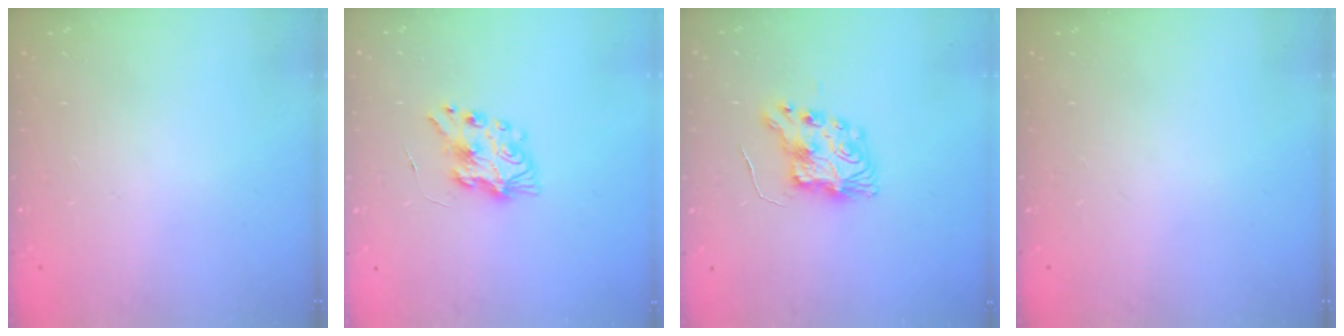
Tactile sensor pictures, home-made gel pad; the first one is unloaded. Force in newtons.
{"total": 8.8, "press": 8.8, "slide": 0.3}
{"total": 9.8, "press": 9.8, "slide": 0.9}
{"total": 0.0}